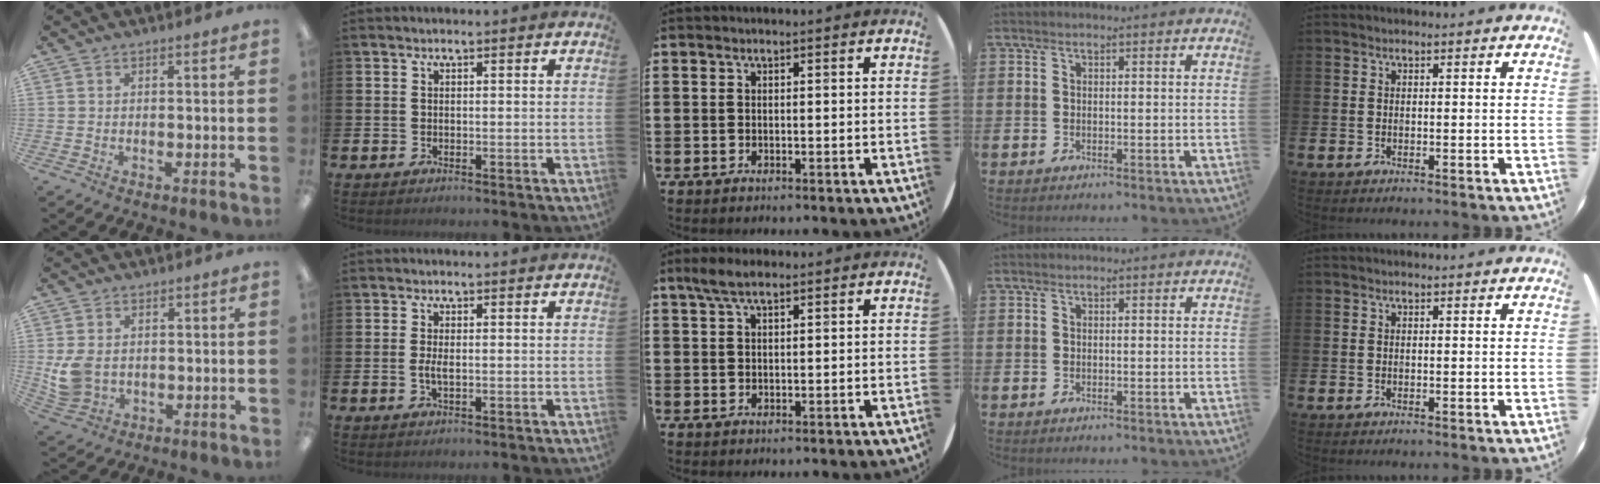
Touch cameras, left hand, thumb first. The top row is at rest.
{"thumb": {"total": 6.9, "force": [0.6, 5.6, 4.1], "torque": [-0.086, 0.006, 0.015]}, "index": {"total": 1.7, "force": [-0.2, 0.6, 1.6], "torque": [-0.024, -0.001, -0.007]}, "middle": {"total": 3.2, "force": [2.2, 1.0, 2.1], "torque": [-0.045, 0.004, 0.040]}}